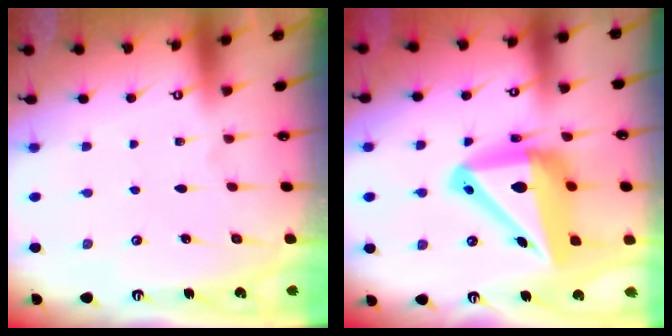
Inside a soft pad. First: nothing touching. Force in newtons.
{"total": 19.5, "press": 19.2, "slide": 3.2}